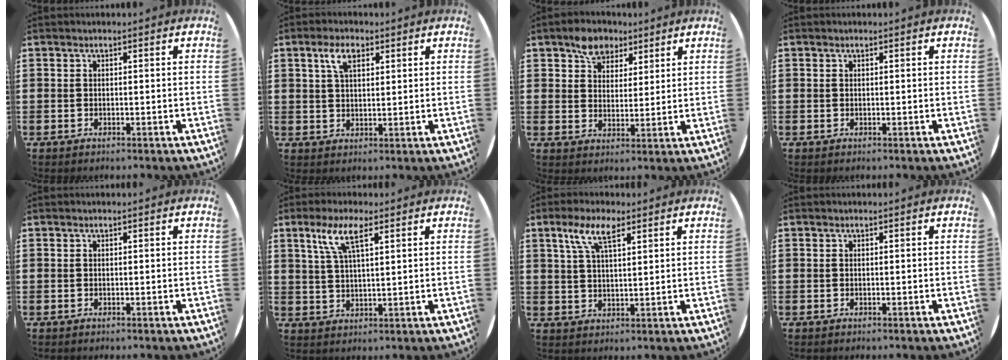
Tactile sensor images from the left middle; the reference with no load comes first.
{"total": 3.9, "force": [2.3, 1.8, 2.7], "torque": [-0.052, 0.006, 0.038]}
{"total": 5.0, "force": [3.8, 3.1, 1.0], "torque": [-0.018, 0.001, 0.070]}
{"total": 0.0}
{"total": 0.0}
{"total": 5.6, "force": [3.2, 1.3, 4.4], "torque": [-0.096, 0.010, 0.055]}
{"total": 5.7, "force": [3.5, 1.9, 4.1], "torque": [-0.082, 0.006, 0.060]}
{"total": 0.0}